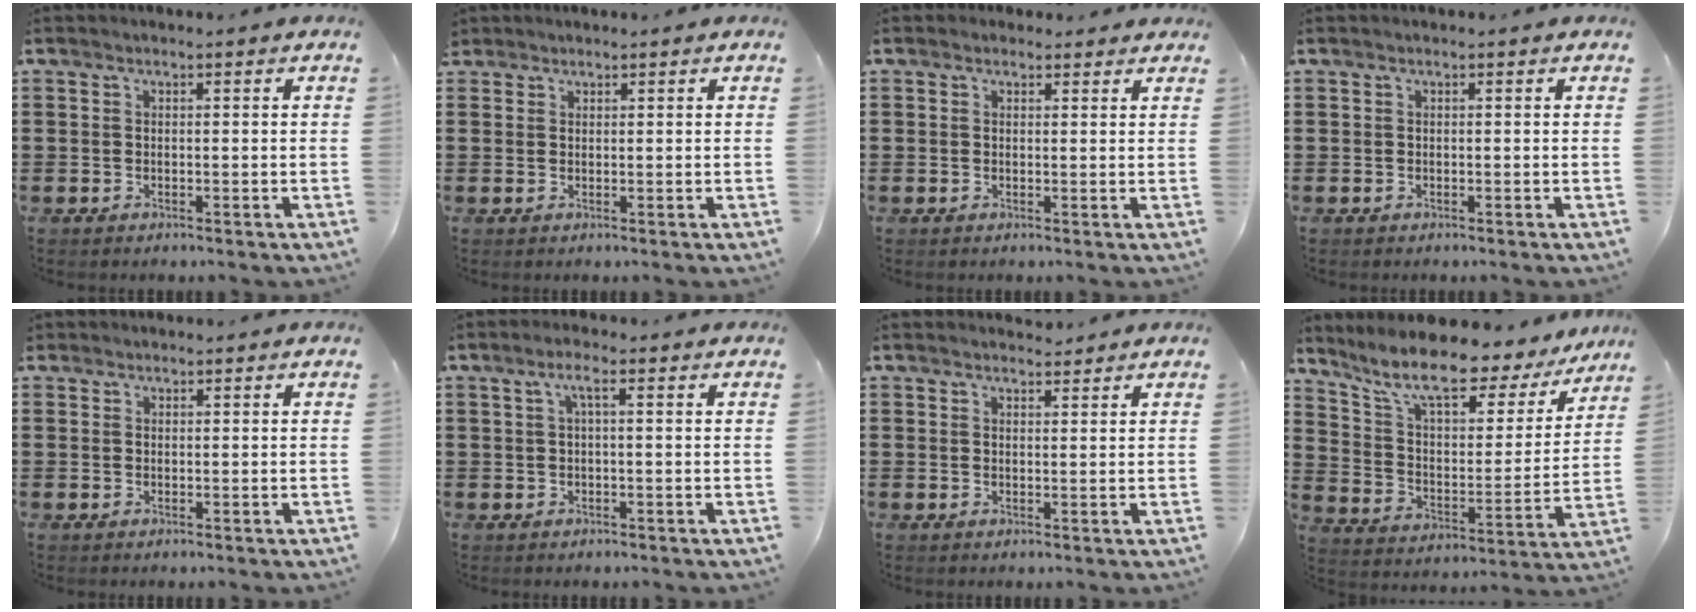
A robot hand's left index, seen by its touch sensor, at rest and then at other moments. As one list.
[{"total": 1.2, "force": [1.0, 0.6, 0.0], "torque": [-0.004, 0.003, 0.021]}, {"total": 1.4, "force": [1.1, 0.9, 0.2], "torque": [0.001, 0.003, 0.020]}, {"total": 0.0}, {"total": 0.7, "force": [0.6, 0.4, 0.1], "torque": [-0.005, 0.003, 0.011]}, {"total": 2.5, "force": [0.4, 0.3, 2.4], "torque": [-0.048, 0.005, 0.005]}, {"total": 1.6, "force": [1.6, 0.4, 0.2], "torque": [-0.007, 0.003, 0.031]}, {"total": 10.6, "force": [8.8, 2.1, 5.7], "torque": [-0.140, -0.055, 0.144]}]